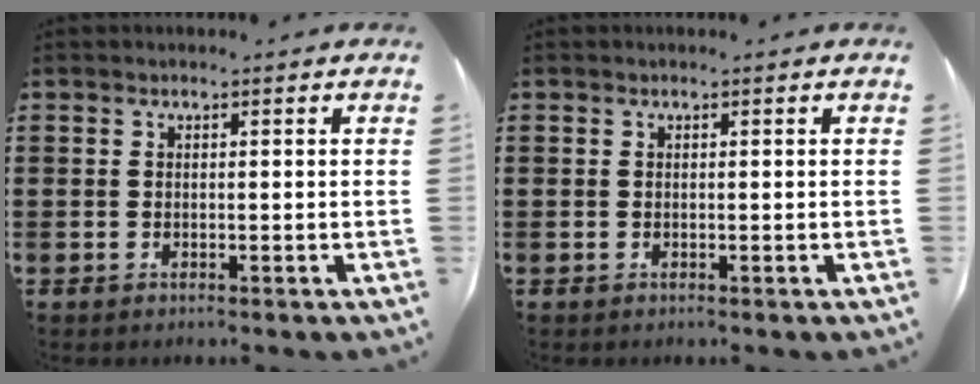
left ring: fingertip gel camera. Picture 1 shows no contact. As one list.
[{"total": 0.0}]